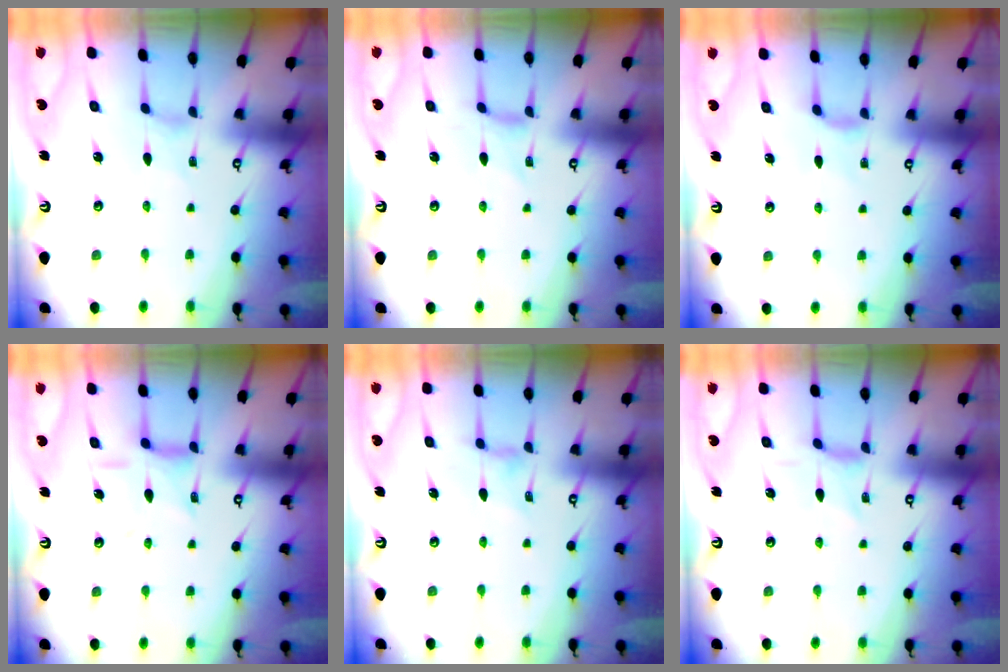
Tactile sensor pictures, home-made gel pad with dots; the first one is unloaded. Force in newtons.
{"total": 0.0}
{"total": 2.9, "press": 2.9, "slide": 0.5}
{"total": 9.2, "press": 9.2, "slide": 0.6}
{"total": 1.4, "press": 1.3, "slide": 0.3}
{"total": 0.0}